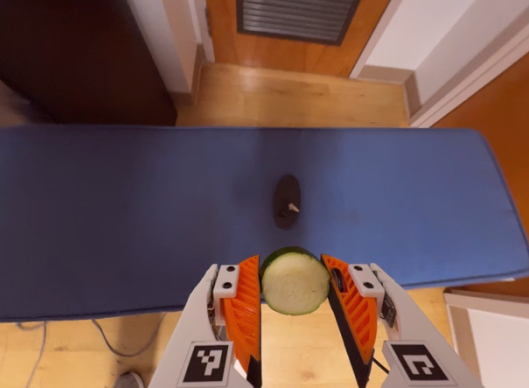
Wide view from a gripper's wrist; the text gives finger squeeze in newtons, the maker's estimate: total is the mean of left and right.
{"total": 6.5, "left": 6.6, "right": 6.4}